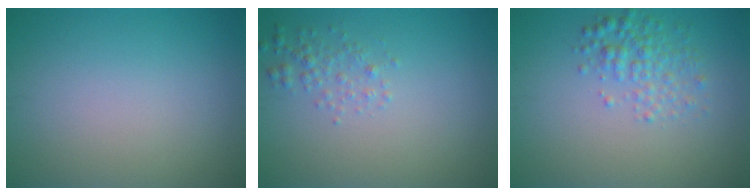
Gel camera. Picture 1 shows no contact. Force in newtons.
{"total": 1.5, "press": 1.5, "slide": 0.0}
{"total": 2.7, "press": 2.7, "slide": 0.1}